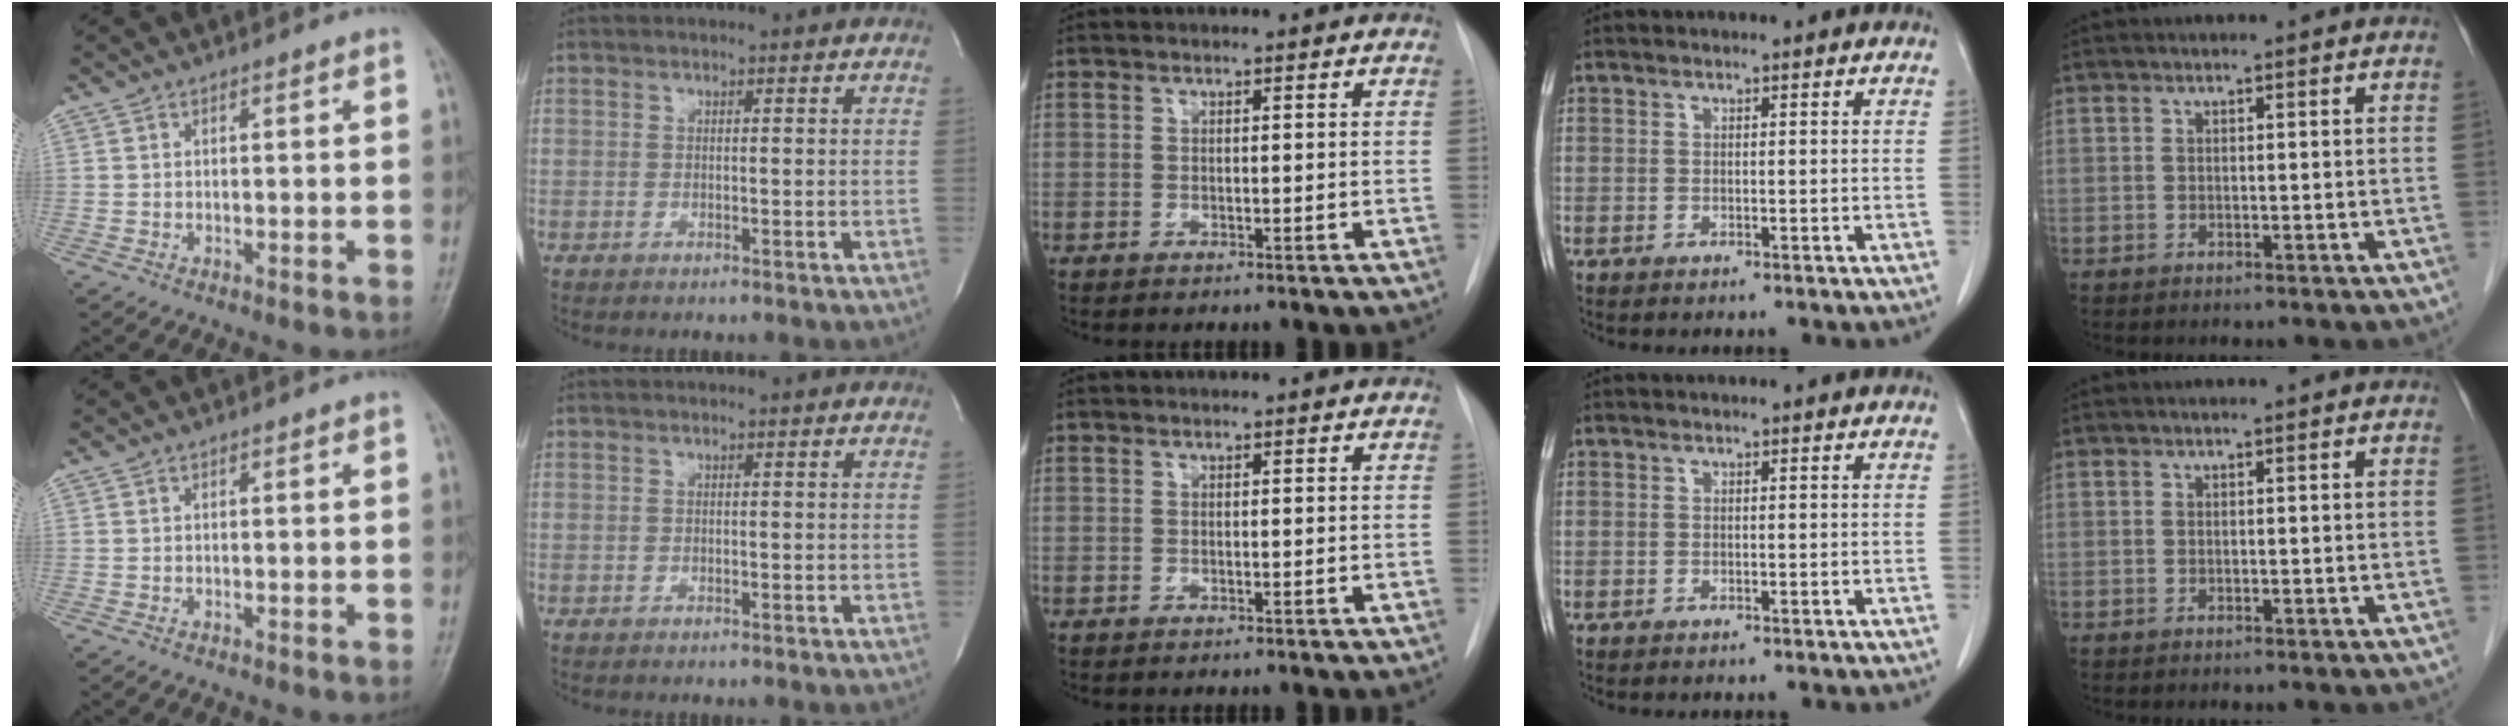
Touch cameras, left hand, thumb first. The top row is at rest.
{}